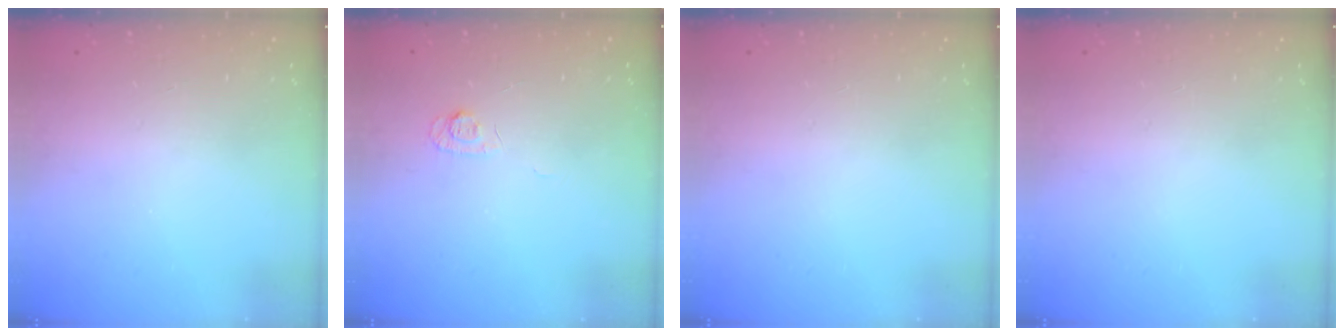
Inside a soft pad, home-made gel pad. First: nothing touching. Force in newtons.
{"total": 4.8, "press": 4.8, "slide": 0.6}
{"total": 0.0}
{"total": 0.0}